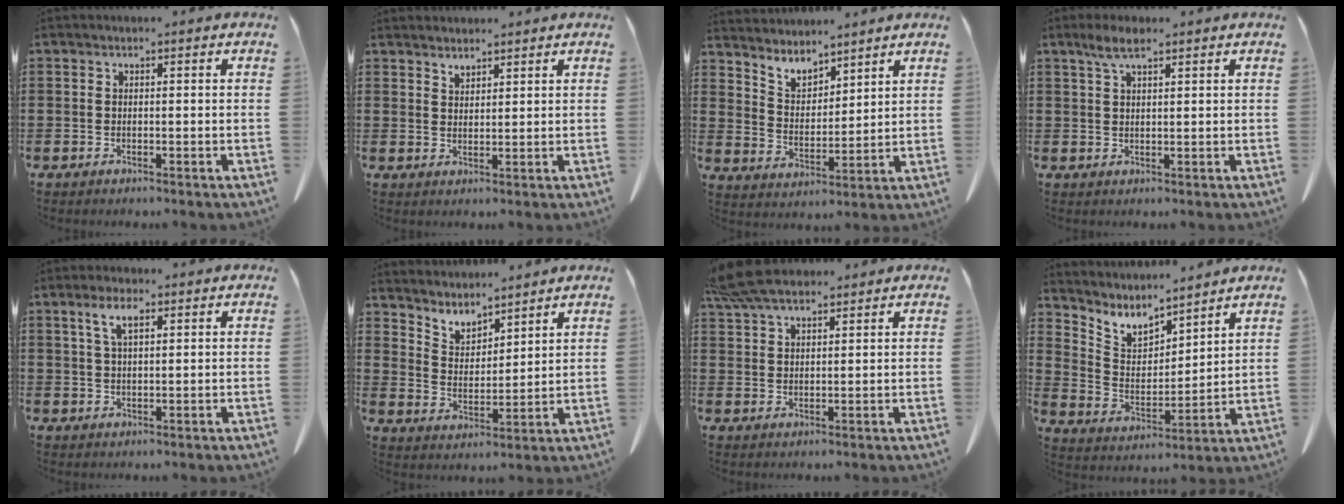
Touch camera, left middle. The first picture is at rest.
{"total": 2.0, "force": [2.0, 0.5, 0.1], "torque": [-0.005, -0.001, 0.039]}
{"total": 5.1, "force": [4.8, 1.5, 0.7], "torque": [-0.034, -0.024, 0.088]}
{"total": 3.6, "force": [2.2, 0.9, 2.6], "torque": [-0.057, 0.003, 0.040]}
{"total": 4.4, "force": [2.1, 1.4, 3.6], "torque": [-0.079, 0.008, 0.036]}
{"total": 4.7, "force": [4.6, 1.2, 0.0], "torque": [-0.022, -0.029, 0.081]}
{"total": 7.0, "force": [5.9, 1.9, 3.3], "torque": [-0.081, -0.005, 0.113]}
{"total": 5.6, "force": [5.0, 2.2, 1.2], "torque": [-0.054, -0.034, 0.085]}